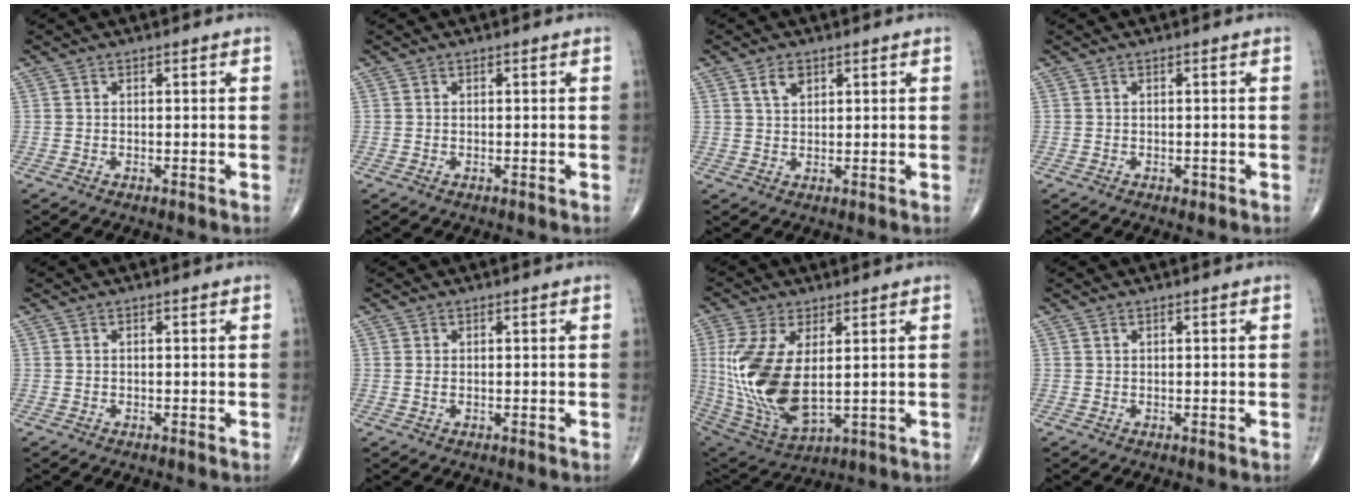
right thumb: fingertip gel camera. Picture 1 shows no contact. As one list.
[{"total": 0.0}, {"total": 3.0, "force": [1.6, 1.8, 1.8], "torque": [-0.024, -0.005, 0.032]}, {"total": 0.8, "force": [-0.4, 0.5, 0.5], "torque": [-0.007, -0.001, -0.005]}, {"total": 0.0}, {"total": 0.7, "force": [0.0, 0.4, 0.6], "torque": [-0.013, -0.001, 0.003]}, {"total": 17.5, "force": [1.4, 8.5, 15.3], "torque": [-0.334, -0.018, 0.047]}, {"total": 0.0}]